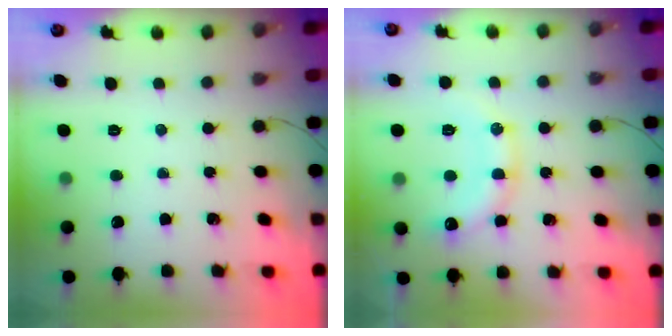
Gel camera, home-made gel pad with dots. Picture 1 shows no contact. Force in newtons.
{"total": 14.9, "press": 14.8, "slide": 1.5}